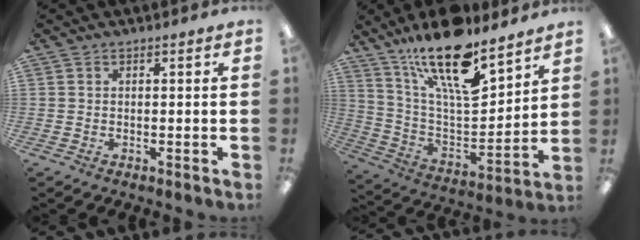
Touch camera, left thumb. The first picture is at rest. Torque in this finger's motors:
{"motor_torque": [1.15, 0.37, 1.45, -1.32, 0.42]}